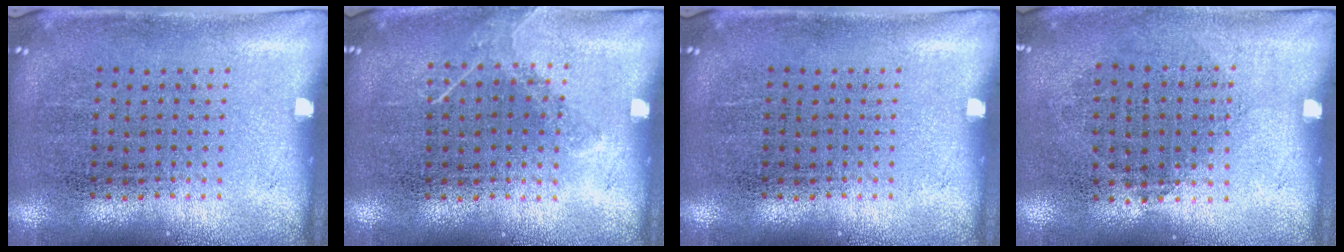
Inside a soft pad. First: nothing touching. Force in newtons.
{"total": 0.9, "press": 0.9, "slide": 0.4}
{"total": 0.0}
{"total": 0.9, "press": 0.8, "slide": 0.4}